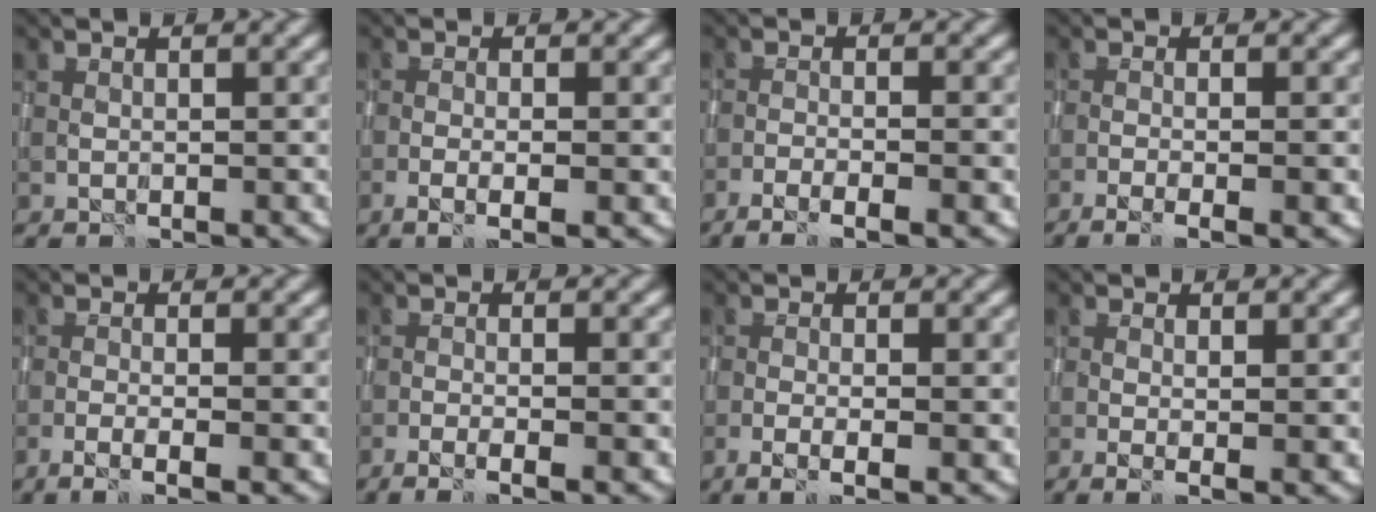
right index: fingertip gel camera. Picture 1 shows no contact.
{"total": 3.0, "force": [-1.0, 0.8, 2.7], "torque": [-0.048, -0.003, -0.020]}
{"total": 4.6, "force": [-2.8, 1.0, 3.5], "torque": [-0.058, 0.002, -0.051]}
{"total": 4.8, "force": [-2.0, 1.4, 4.1], "torque": [-0.049, 0.003, -0.032]}
{"total": 3.9, "force": [-1.6, 1.0, 3.3], "torque": [-0.054, -0.002, -0.036]}
{"total": 4.0, "force": [-2.0, 1.1, 3.4], "torque": [-0.049, 0.000, -0.039]}
{"total": 3.7, "force": [-1.3, 1.0, 3.3], "torque": [-0.058, -0.004, -0.027]}
{"total": 3.1, "force": [-0.3, 0.7, 3.0], "torque": [-0.048, -0.004, -0.006]}